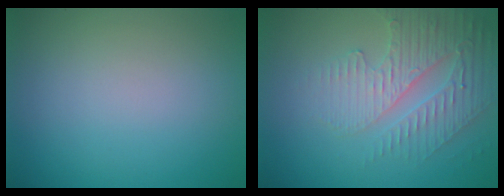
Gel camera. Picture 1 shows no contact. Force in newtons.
{"total": 3.8, "press": 3.6, "slide": 1.2}